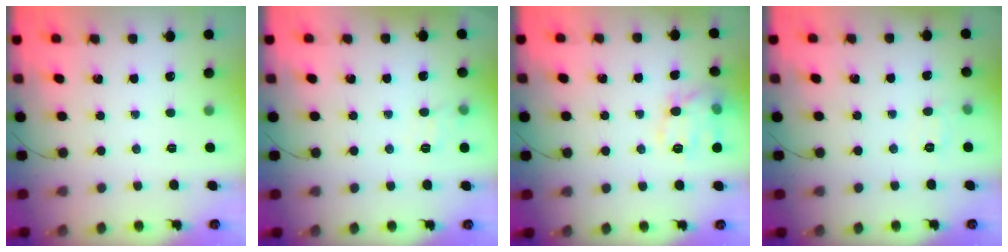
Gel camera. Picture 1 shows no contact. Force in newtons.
{"total": 7.2, "press": 7.0, "slide": 1.9}
{"total": 10.2, "press": 10.2, "slide": 0.1}
{"total": 6.4, "press": 6.2, "slide": 1.4}